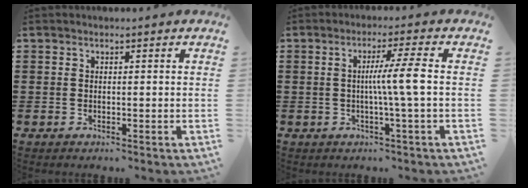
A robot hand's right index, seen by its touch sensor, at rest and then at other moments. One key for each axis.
{"total": 5.6, "fx": -0.1, "fy": -0.8, "fz": 5.6, "tx": -0.102, "ty": -0.004, "tz": -0.011}